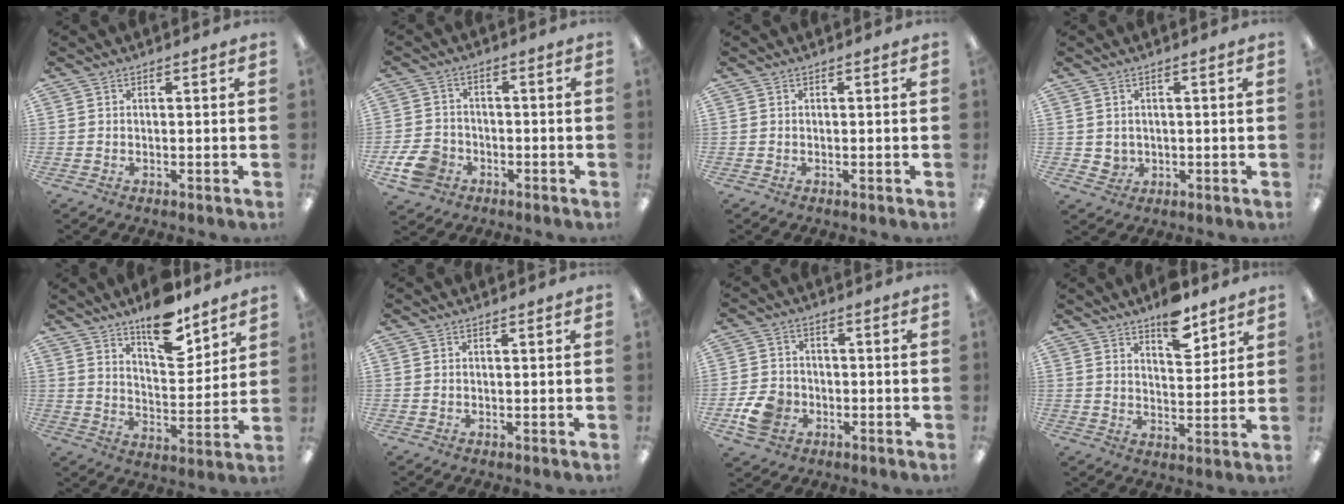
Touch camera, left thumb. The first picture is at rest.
{"total": 7.6, "force": [-3.5, 5.8, 3.6], "torque": [-0.086, 0.021, -0.064]}
{"total": 0.0}
{"total": 2.2, "force": [0.6, 2.0, 0.5], "torque": [-0.011, 0.001, 0.011]}
{"total": 14.0, "force": [10.7, 5.4, 7.2], "torque": [-0.099, -0.068, 0.186]}
{"total": 0.0}
{"total": 7.7, "force": [-2.8, 6.1, 3.9], "torque": [-0.085, 0.010, -0.050]}
{"total": 8.8, "force": [6.8, 3.3, 4.5], "torque": [-0.050, -0.045, 0.113]}